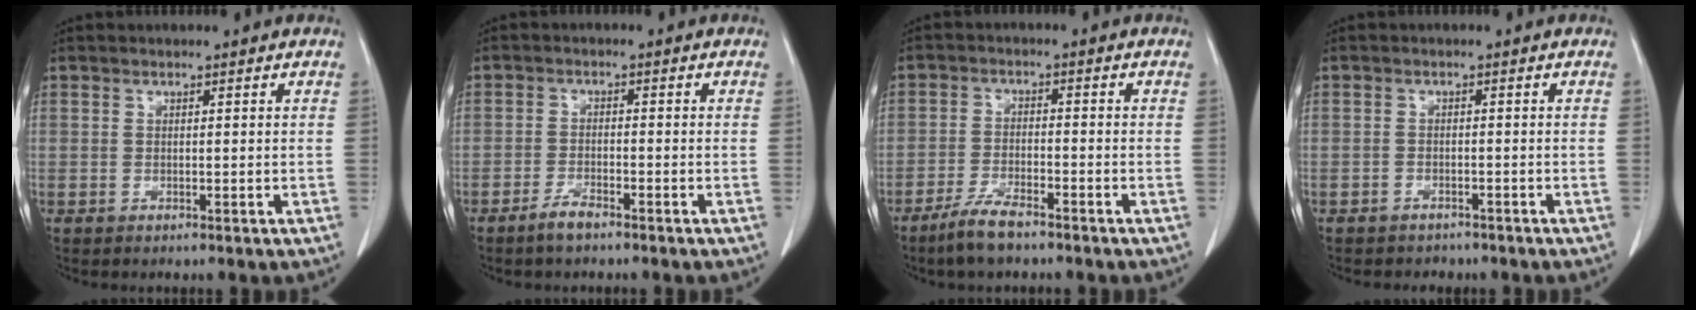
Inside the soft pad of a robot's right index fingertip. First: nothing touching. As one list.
[{"total": 2.9, "force": [-2.3, 0.5, 1.6], "torque": [-0.036, -0.001, -0.045]}, {"total": 5.5, "force": [-4.4, 1.0, 3.3], "torque": [-0.070, -0.008, -0.083]}, {"total": 3.5, "force": [-2.9, 1.8, 0.4], "torque": [-0.017, 0.004, -0.035]}]